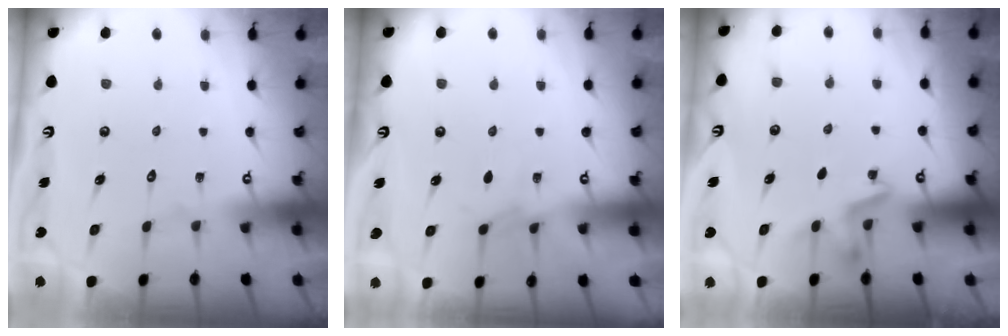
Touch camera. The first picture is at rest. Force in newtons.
{"total": 4.5, "press": 4.5, "slide": 0.6}
{"total": 2.4, "press": 2.2, "slide": 1.1}